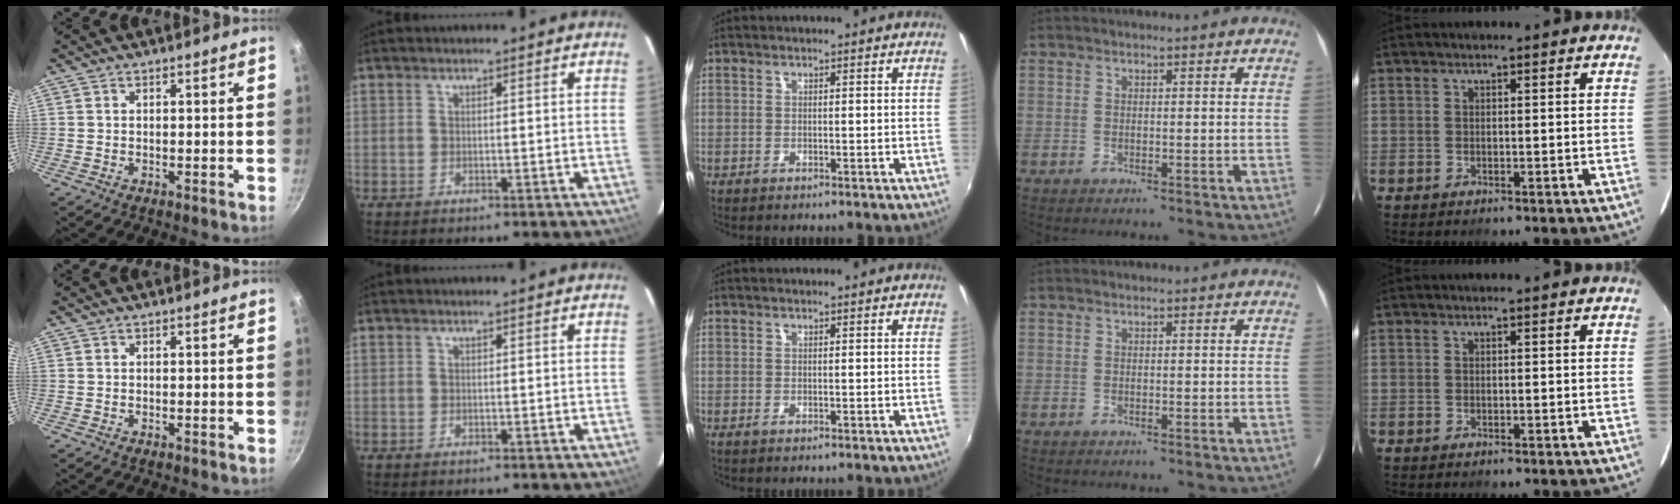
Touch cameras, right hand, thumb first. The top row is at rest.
{}